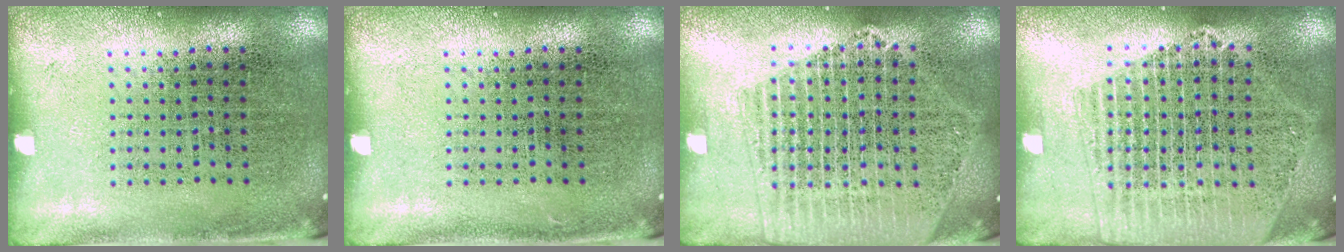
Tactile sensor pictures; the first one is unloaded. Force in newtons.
{"total": 0.0}
{"total": 2.1, "press": 1.9, "slide": 0.9}
{"total": 2.1, "press": 1.9, "slide": 0.9}